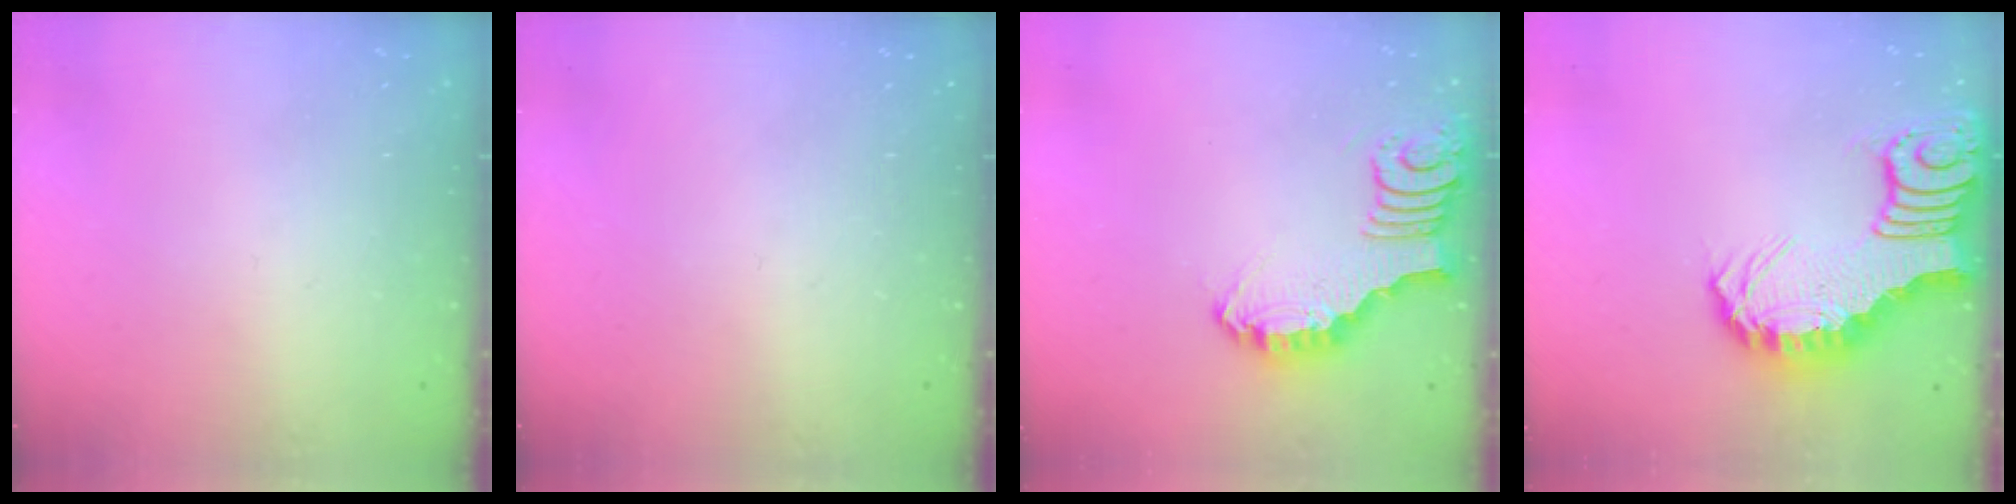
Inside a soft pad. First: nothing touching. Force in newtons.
{"total": 0.0}
{"total": 3.8, "press": 3.8, "slide": 0.2}
{"total": 6.2, "press": 6.1, "slide": 0.9}